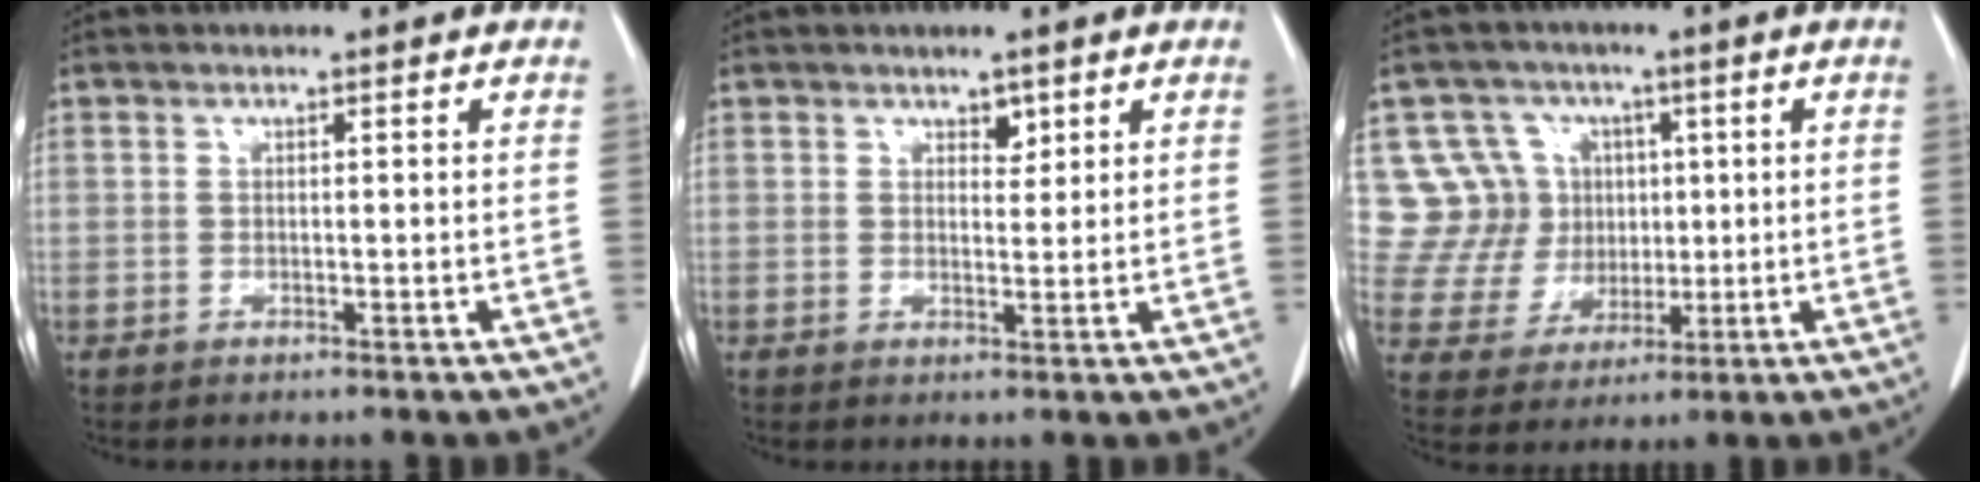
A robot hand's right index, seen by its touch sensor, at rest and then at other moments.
{"total": 1.8, "force": [1.2, 1.0, 0.9], "torque": [-0.010, -0.003, 0.019]}
{"total": 11.5, "force": [3.3, 10.8, 2.0], "torque": [-0.051, 0.044, 0.073]}